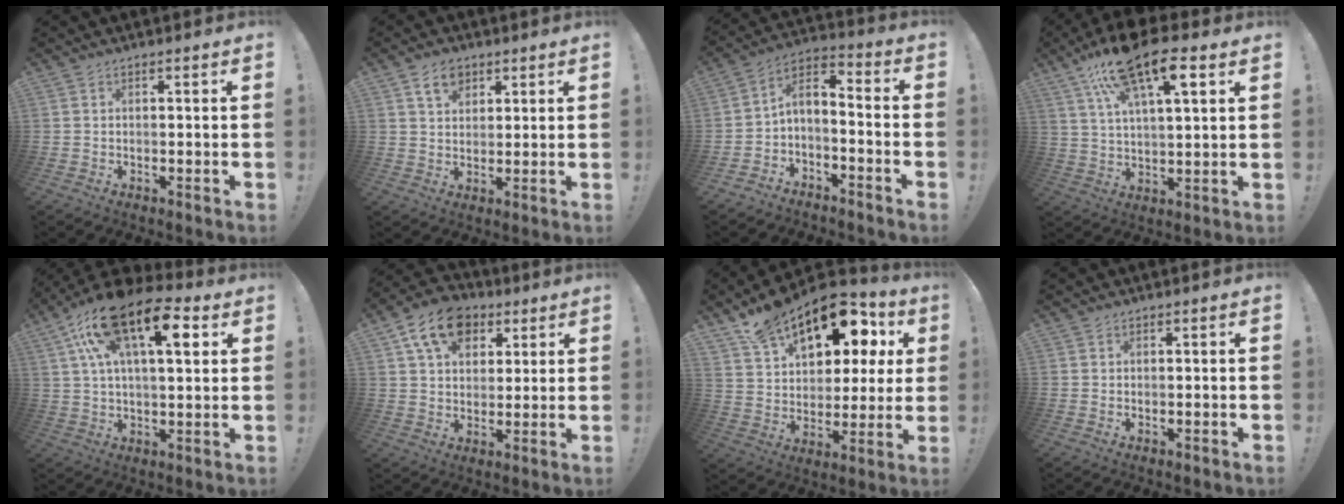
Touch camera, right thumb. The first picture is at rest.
{"total": 6.8, "force": [4.0, 4.7, 2.8], "torque": [-0.040, -0.012, 0.075]}
{"total": 4.7, "force": [-3.7, 2.2, 2.0], "torque": [-0.036, 0.014, -0.067]}
{"total": 17.0, "force": [9.6, 5.9, 12.7], "torque": [-0.202, -0.044, 0.159]}
{"total": 19.4, "force": [8.5, 8.2, 15.3], "torque": [-0.248, -0.030, 0.138]}
{"total": 14.6, "force": [7.1, 10.5, 7.2], "torque": [-0.108, -0.030, 0.134]}
{"total": 19.9, "force": [13.1, 11.0, 10.2], "torque": [-0.145, -0.088, 0.240]}
{"total": 0.5, "force": [0.3, 0.4, -0.1], "torque": [0.003, 0.000, 0.007]}